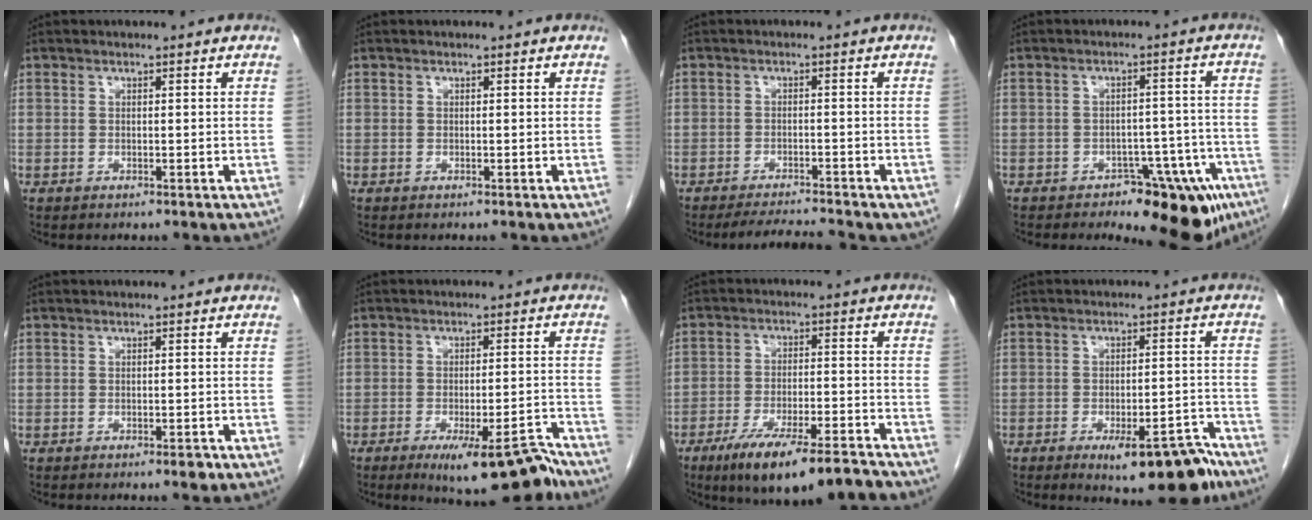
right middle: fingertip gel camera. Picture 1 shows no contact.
{"total": 0.0}
{"total": 5.0, "force": [-4.7, 0.2, 1.8], "torque": [-0.033, -0.008, -0.074]}
{"total": 10.8, "force": [-7.2, 4.9, 6.5], "torque": [-0.041, 0.019, -0.096]}
{"total": 1.2, "force": [-0.7, 0.3, 0.9], "torque": [-0.015, -0.002, -0.008]}
{"total": 10.3, "force": [-8.2, 1.5, 5.9], "torque": [-0.064, 0.002, -0.124]}
{"total": 13.4, "force": [-10.0, 2.1, 8.7], "torque": [-0.134, -0.015, -0.163]}
{"total": 10.1, "force": [-7.1, 2.6, 6.7], "torque": [-0.075, 0.005, -0.098]}